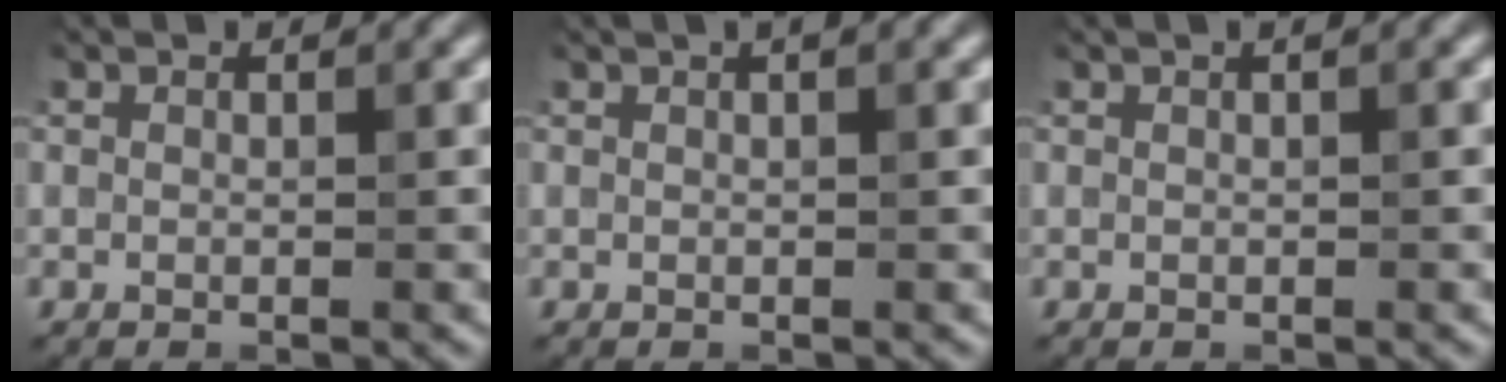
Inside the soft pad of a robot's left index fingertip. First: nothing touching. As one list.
[{"total": 1.8, "force": [1.1, 0.5, 1.4], "torque": [-0.021, 0.002, 0.011]}, {"total": 1.3, "force": [0.5, 0.4, 1.1], "torque": [-0.015, 0.006, 0.002]}]